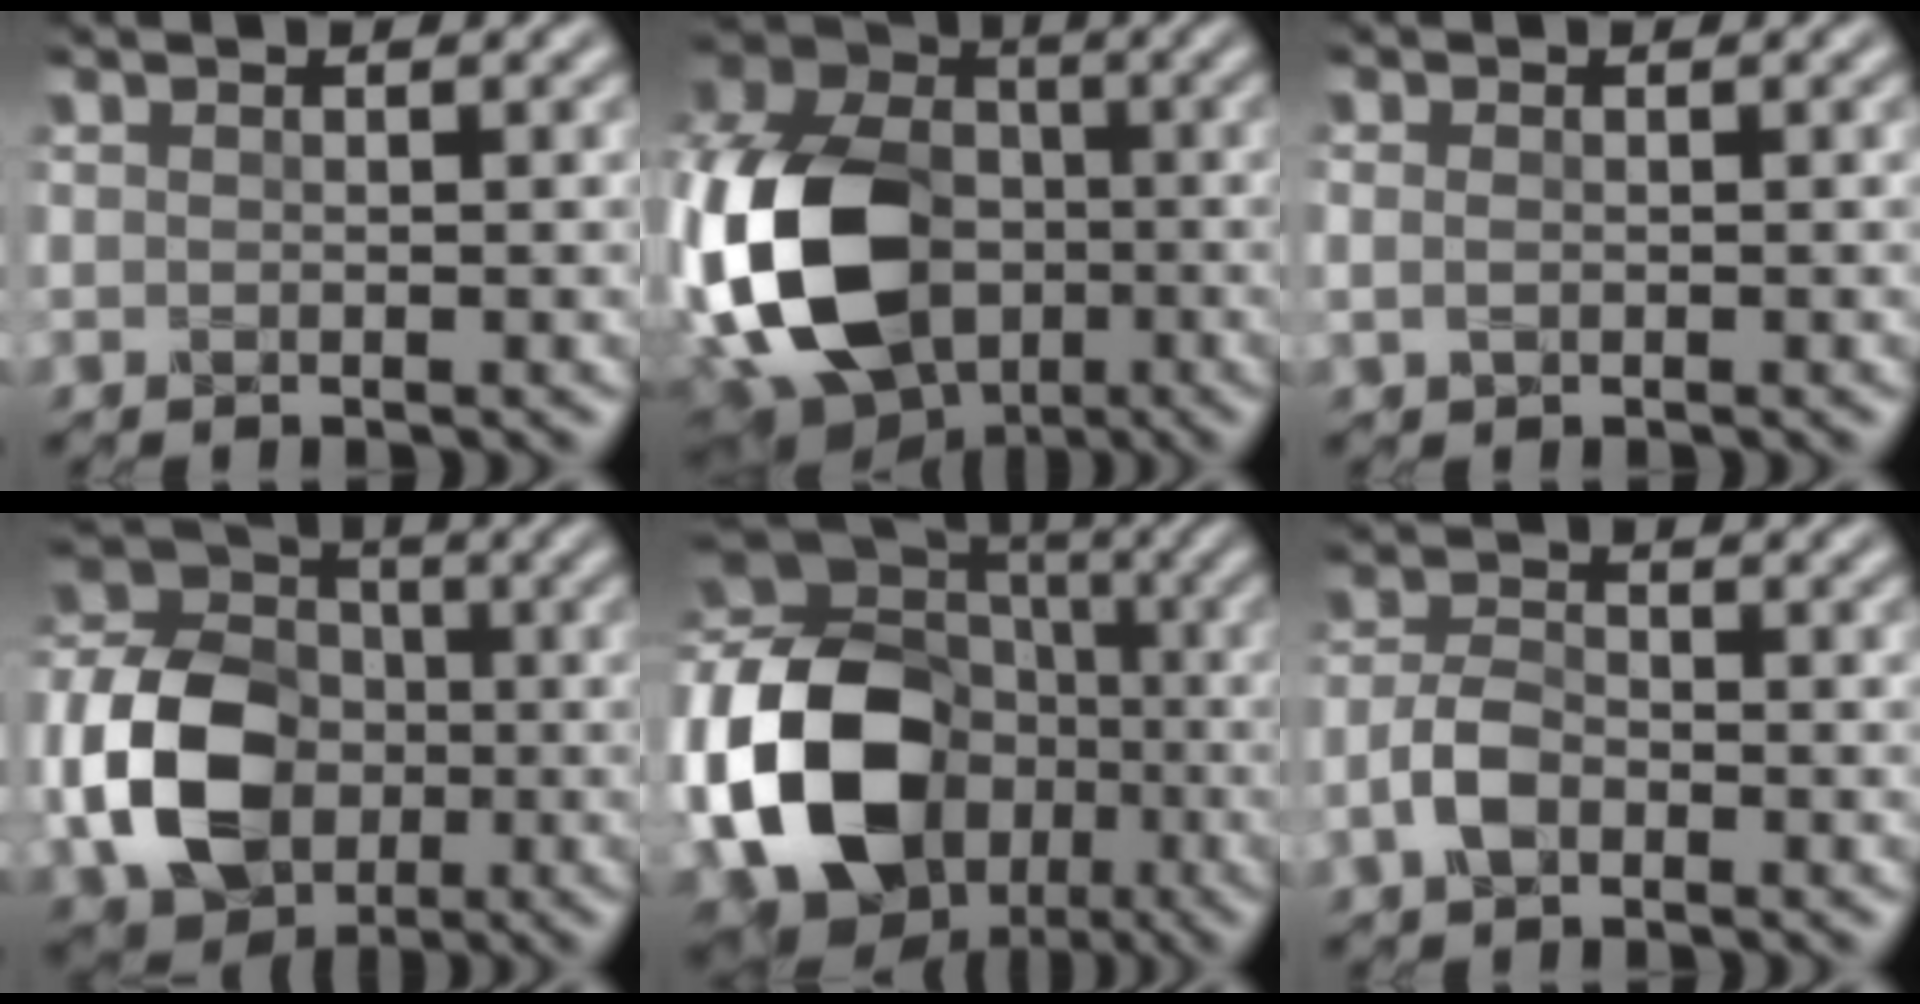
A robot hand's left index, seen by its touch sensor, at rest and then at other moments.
{"total": 17.7, "force": [-4.0, 12.7, 11.7], "torque": [-0.285, -0.018, -0.081]}
{"total": 1.1, "force": [-0.1, 0.9, 0.7], "torque": [-0.016, 0.000, 0.001]}
{"total": 9.9, "force": [-2.7, 7.4, 5.9], "torque": [-0.131, 0.005, -0.062]}
{"total": 18.6, "force": [-4.5, 14.8, 10.3], "torque": [-0.232, -0.034, -0.091]}
{"total": 3.1, "force": [-1.6, 1.7, 2.0], "torque": [-0.042, 0.005, -0.039]}